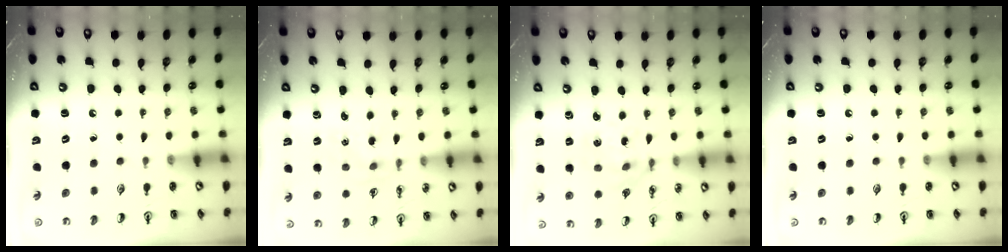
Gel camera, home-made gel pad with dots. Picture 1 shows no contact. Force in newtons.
{"total": 1.2, "press": 1.2, "slide": 0.1}
{"total": 2.6, "press": 2.4, "slide": 0.9}
{"total": 0.0}